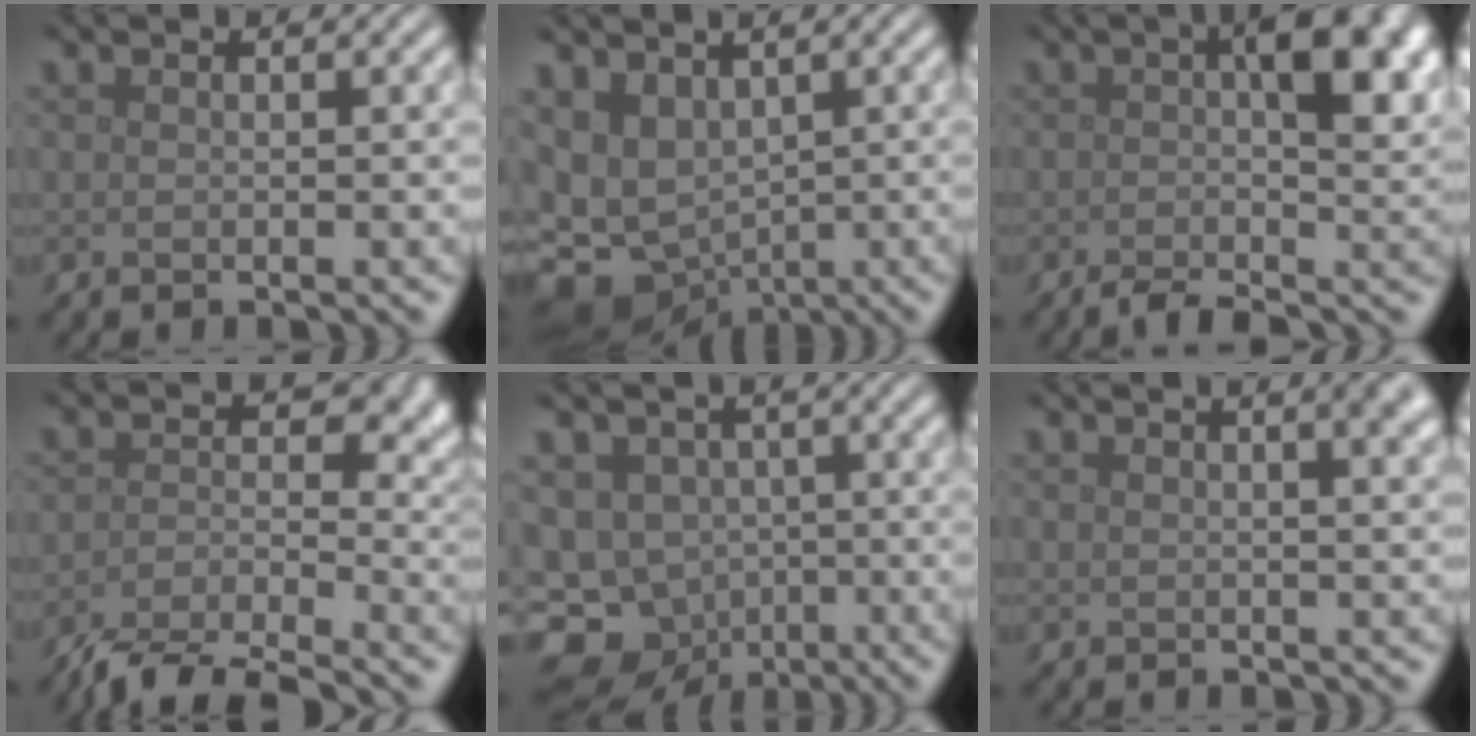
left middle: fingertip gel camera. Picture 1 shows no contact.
{"total": 7.0, "force": [-0.6, 5.7, 4.1], "torque": [-0.083, -0.014, 0.010]}
{"total": 8.1, "force": [-0.3, 3.0, 7.5], "torque": [-0.106, 0.008, -0.017]}
{"total": 8.1, "force": [-4.5, 3.8, 5.5], "torque": [-0.089, -0.019, -0.085]}
{"total": 13.2, "force": [-6.8, 10.5, 4.3], "torque": [-0.087, -0.044, -0.113]}
{"total": 6.1, "force": [3.2, 2.9, 4.3], "torque": [-0.018, 0.038, 0.018]}